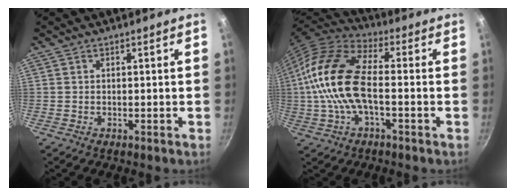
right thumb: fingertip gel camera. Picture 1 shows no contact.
{"total": 16.4, "force": [-0.9, 7.8, 14.4], "torque": [-0.280, 0.032, -0.035]}